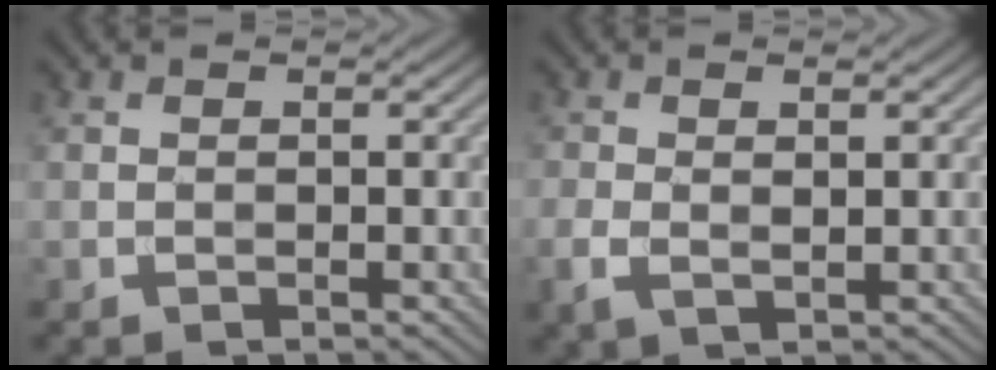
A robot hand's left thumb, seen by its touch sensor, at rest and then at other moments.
{"total": 2.5, "force": [0.2, 1.0, 2.3], "torque": [-0.053, -0.002, 0.003]}